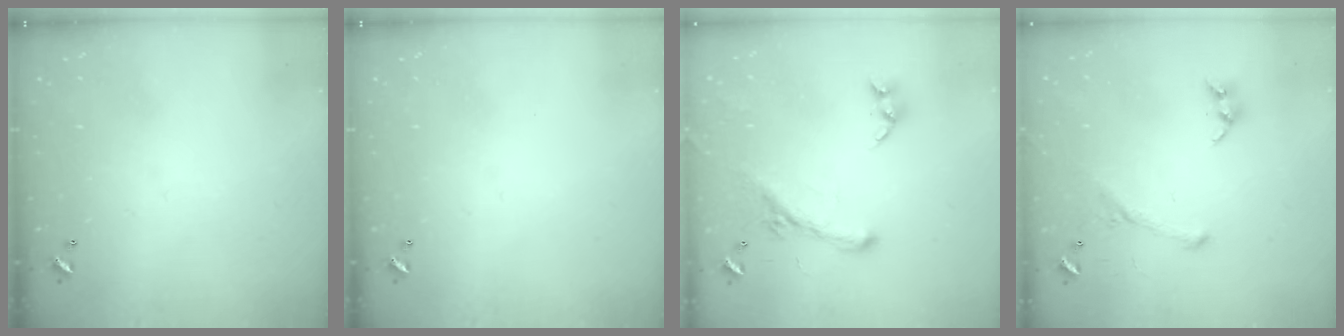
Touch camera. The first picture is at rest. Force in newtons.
{"total": 0.0}
{"total": 2.5, "press": 2.0, "slide": 1.4}
{"total": 2.8, "press": 2.6, "slide": 1.0}